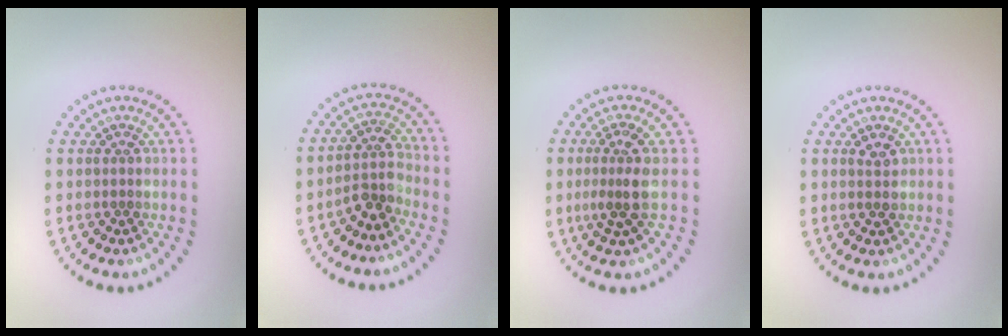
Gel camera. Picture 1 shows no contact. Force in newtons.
{"total": 2.7, "press": 2.0, "slide": 1.8}
{"total": 2.8, "press": 2.1, "slide": 1.8}
{"total": 1.5, "press": 1.5, "slide": 0.2}